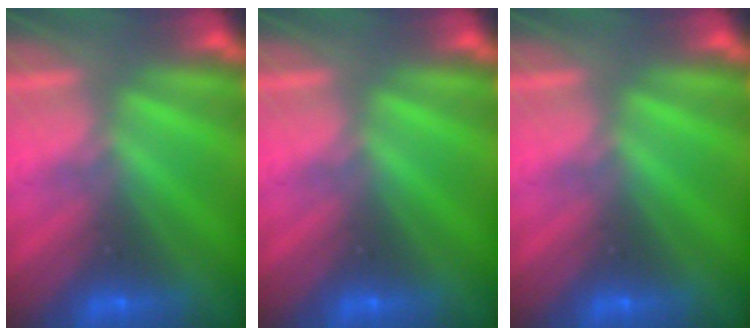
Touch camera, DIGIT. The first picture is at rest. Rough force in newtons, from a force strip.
{"total": 0.0}
{"total": 0.0}